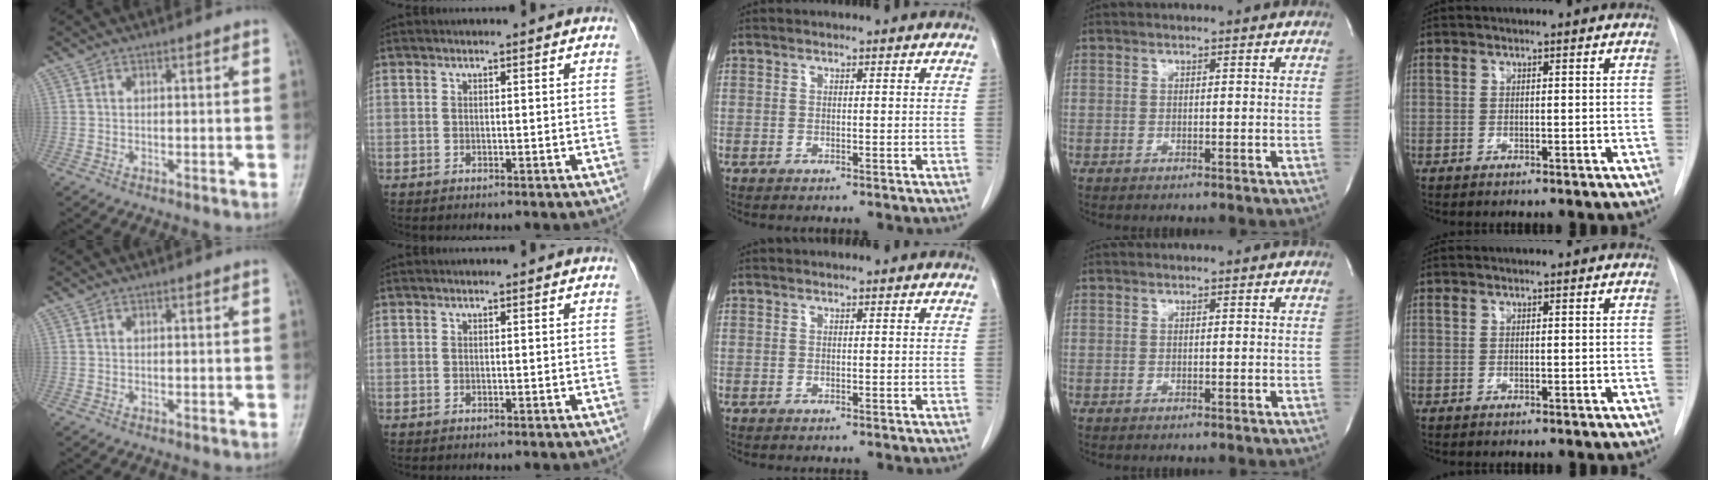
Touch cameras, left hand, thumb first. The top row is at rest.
{}